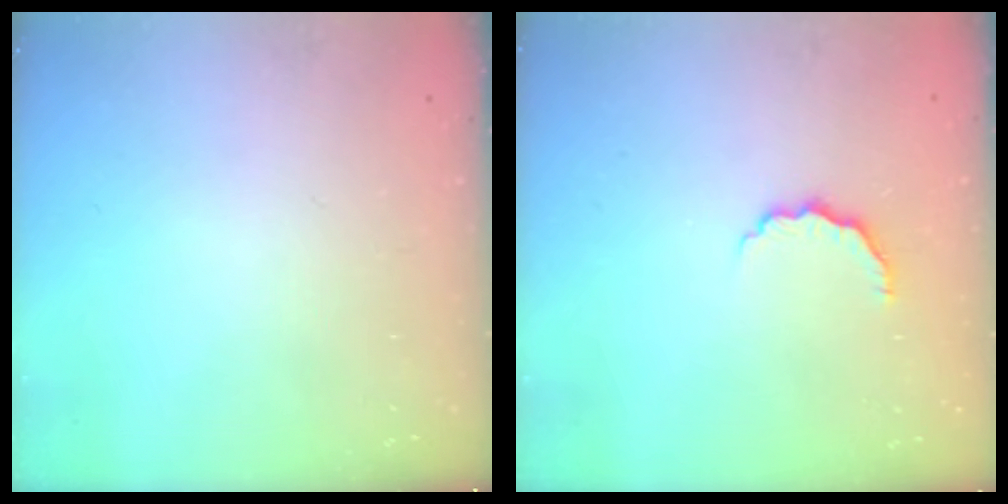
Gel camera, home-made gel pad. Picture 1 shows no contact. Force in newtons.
{"total": 5.2, "press": 5.1, "slide": 1.0}